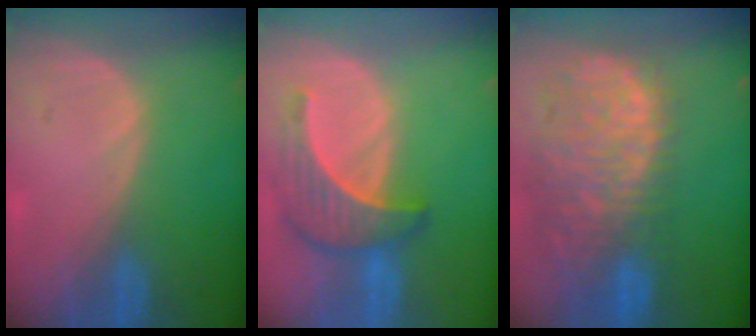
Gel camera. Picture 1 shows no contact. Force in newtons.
{"total": 6.8, "press": 6.8, "slide": 0.7}
{"total": 13.5, "press": 11.1, "slide": 7.6}